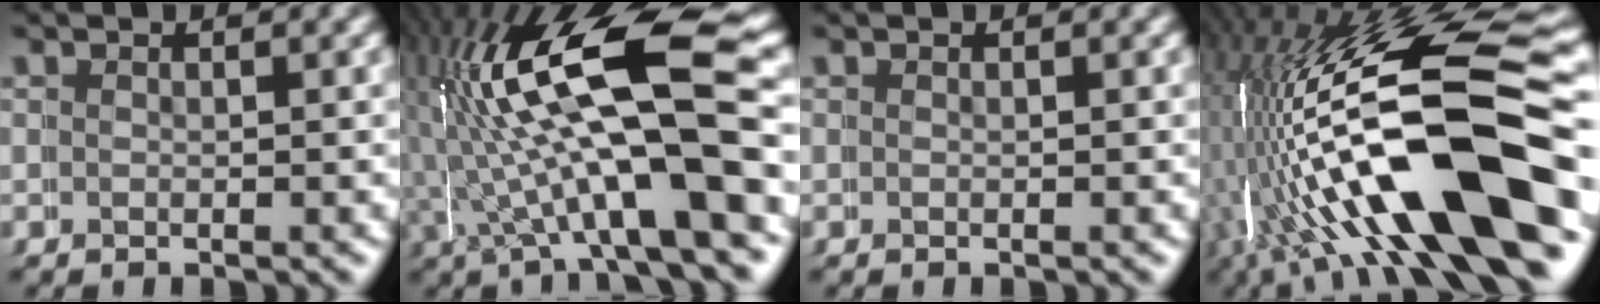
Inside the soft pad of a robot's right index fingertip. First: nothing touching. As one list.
[{"total": 12.7, "force": [1.3, 4.9, 11.6], "torque": [-0.209, -0.001, 0.020]}, {"total": 0.0}, {"total": 17.9, "force": [-2.8, 7.5, 16.0], "torque": [-0.279, -0.019, -0.038]}]